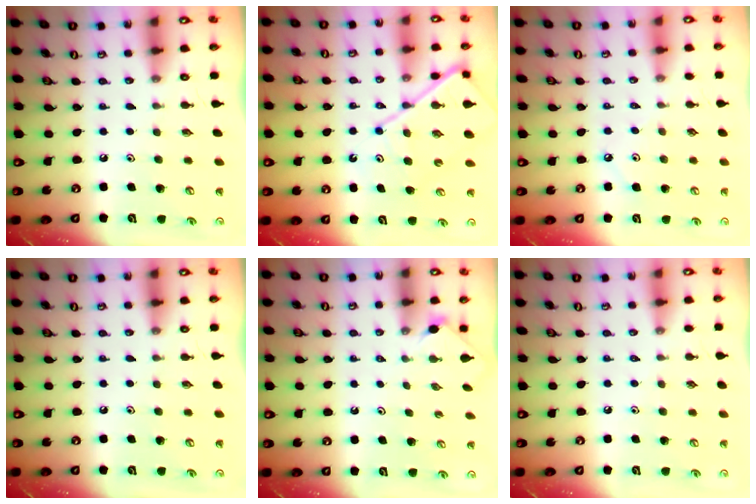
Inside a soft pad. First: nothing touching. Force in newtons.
{"total": 10.4, "press": 10.3, "slide": 1.0}
{"total": 2.8, "press": 2.7, "slide": 0.5}
{"total": 0.0}
{"total": 1.7, "press": 1.7, "slide": 0.4}
{"total": 1.9, "press": 1.9, "slide": 0.3}